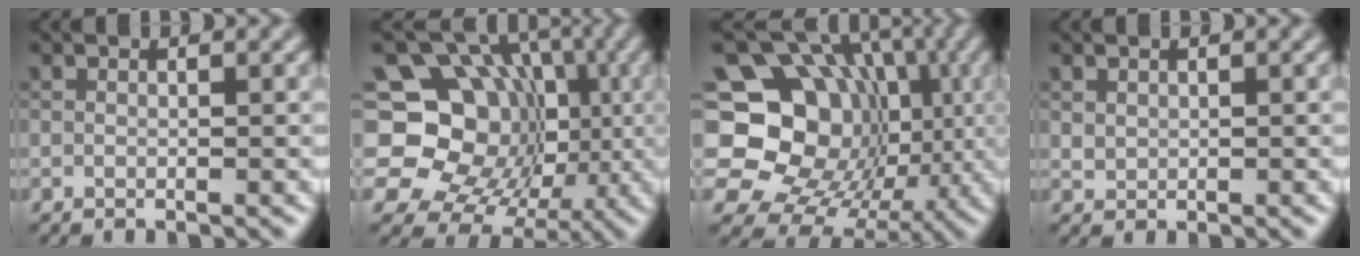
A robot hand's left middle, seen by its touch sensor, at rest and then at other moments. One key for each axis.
{"total": 15.7, "fx": 0.2, "fy": 13.6, "fz": 7.9, "tx": -0.121, "ty": 0.027, "tz": -0.029}
{"total": 19.4, "fx": 0.9, "fy": 16.9, "fz": 9.4, "tx": -0.161, "ty": 0.035, "tz": -0.008}
{"total": 0.9, "fx": 0.4, "fy": 0.7, "fz": 0.2, "tx": -0.007, "ty": -0.003, "tz": 0.014}